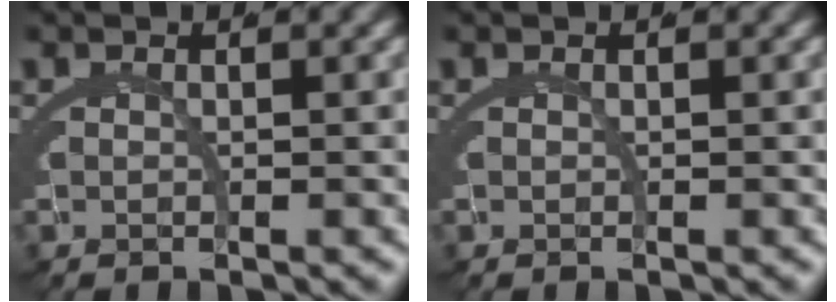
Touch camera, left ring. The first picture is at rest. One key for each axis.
{"total": 0.0}